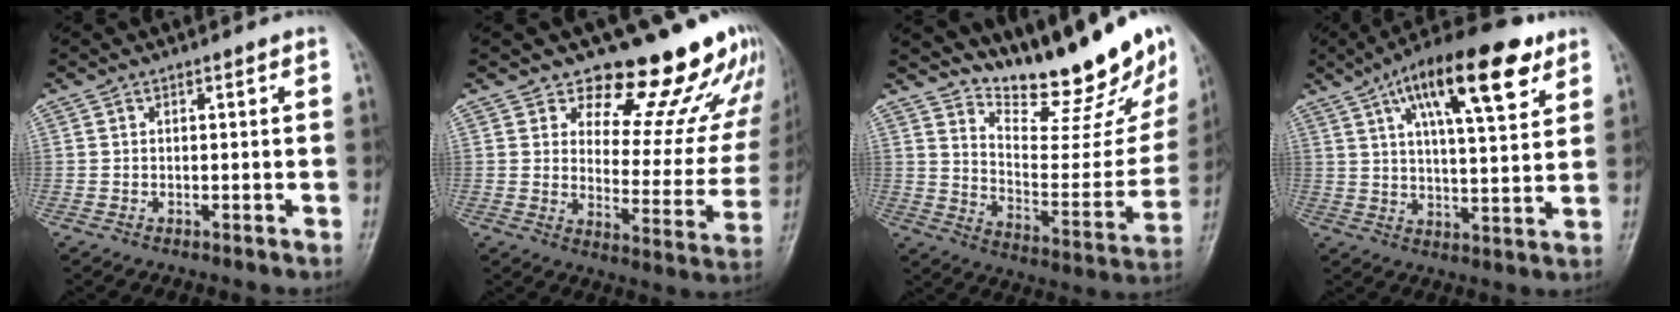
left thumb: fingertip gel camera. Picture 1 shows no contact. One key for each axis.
{"total": 17.6, "fx": 15.4, "fy": 6.6, "fz": 5.6, "tx": -0.006, "ty": -0.128, "tz": 0.189}
{"total": 22.1, "fx": 18.4, "fy": 5.3, "fz": 10.9, "tx": -0.118, "ty": -0.131, "tz": 0.274}
{"total": 18.8, "fx": 9.5, "fy": 6.3, "fz": 15.0, "tx": -0.214, "ty": -0.016, "tz": 0.149}